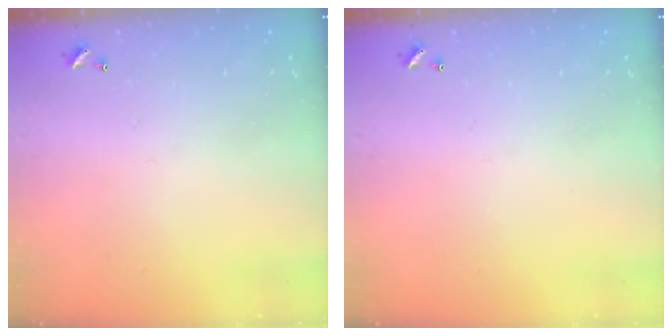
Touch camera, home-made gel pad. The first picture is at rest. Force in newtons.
{"total": 0.0}